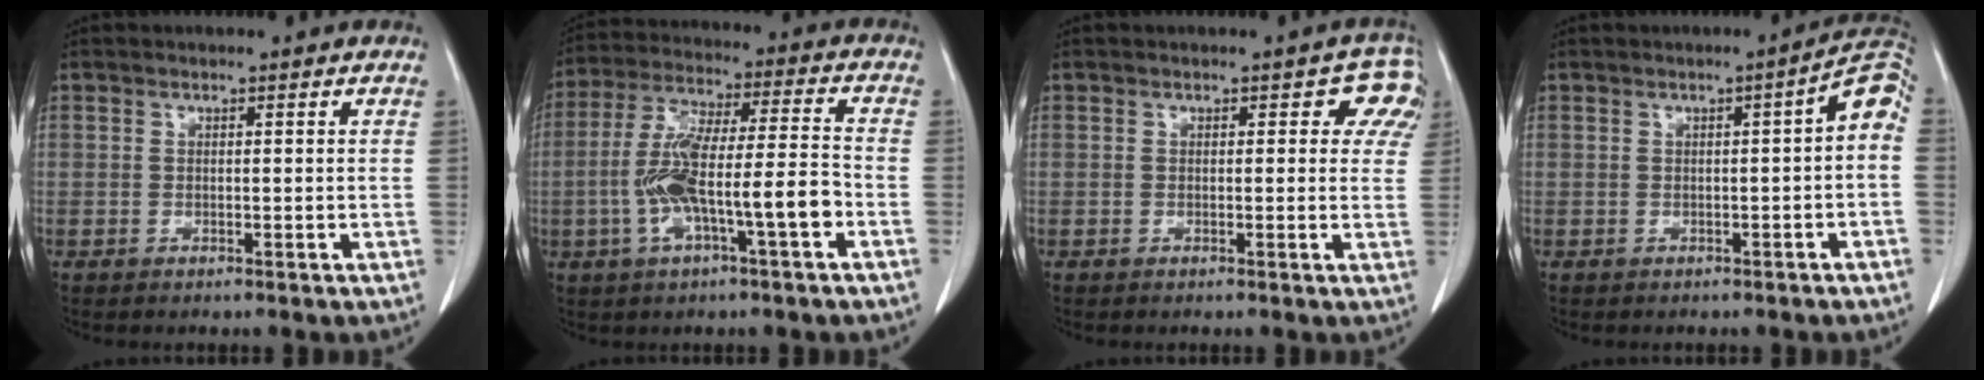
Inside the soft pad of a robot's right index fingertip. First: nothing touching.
{"total": 12.9, "force": [-3.7, 1.9, 12.2], "torque": [-0.232, 0.020, -0.062]}
{"total": 4.0, "force": [1.8, 2.5, 2.5], "torque": [-0.002, 0.007, 0.007]}
{"total": 5.0, "force": [-0.4, 0.8, 4.9], "torque": [-0.057, 0.018, -0.010]}